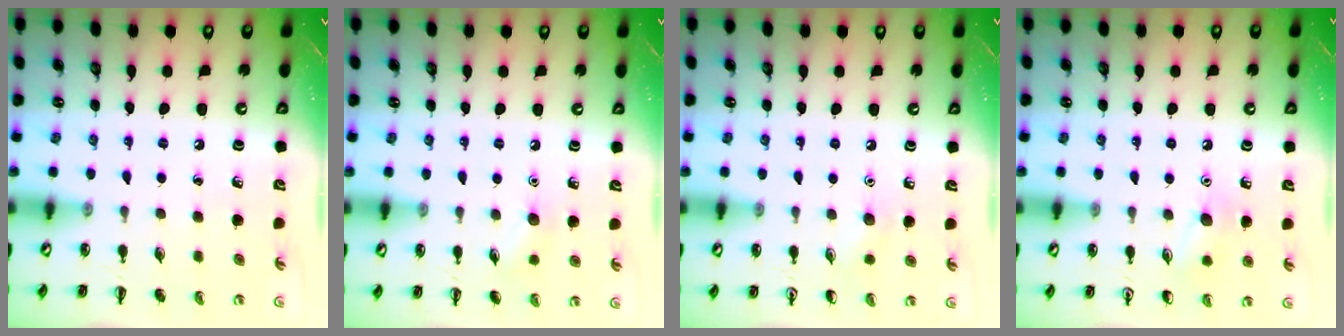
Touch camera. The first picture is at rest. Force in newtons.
{"total": 6.0, "press": 5.8, "slide": 1.6}
{"total": 4.0, "press": 3.8, "slide": 1.4}
{"total": 7.6, "press": 7.3, "slide": 1.9}